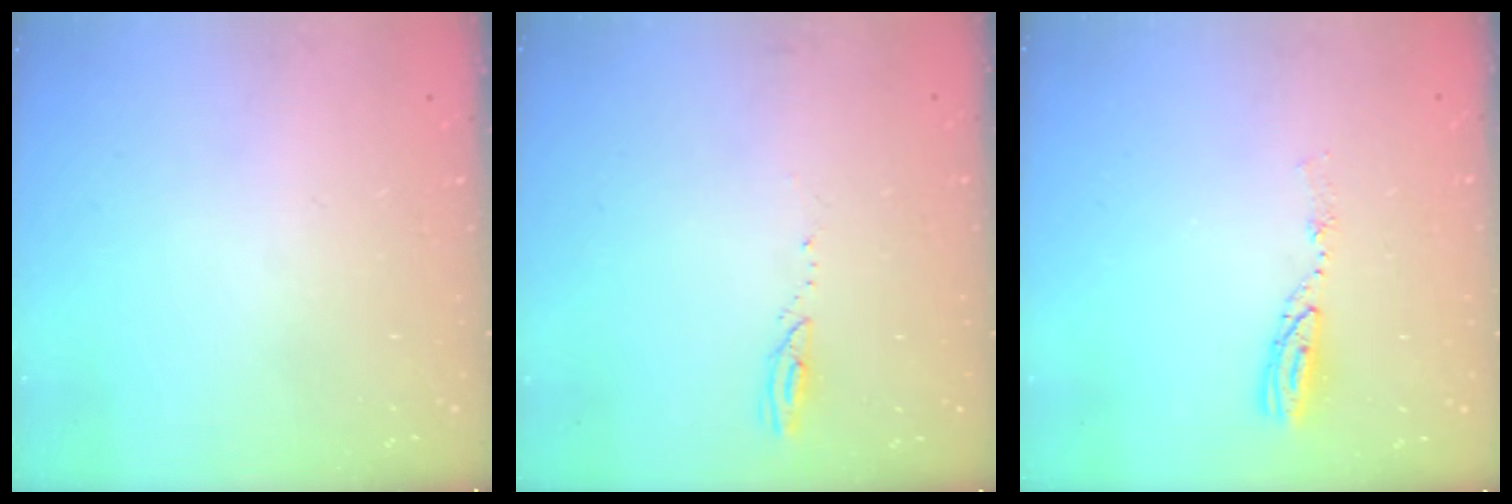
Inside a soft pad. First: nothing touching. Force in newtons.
{"total": 2.4, "press": 2.4, "slide": 0.3}
{"total": 5.2, "press": 5.2, "slide": 0.3}